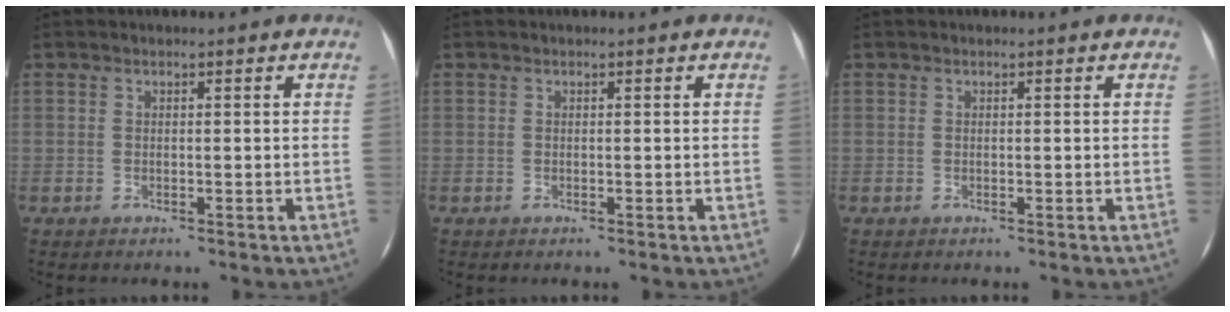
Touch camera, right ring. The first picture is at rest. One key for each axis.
{"total": 0.0}
{"total": 0.0}